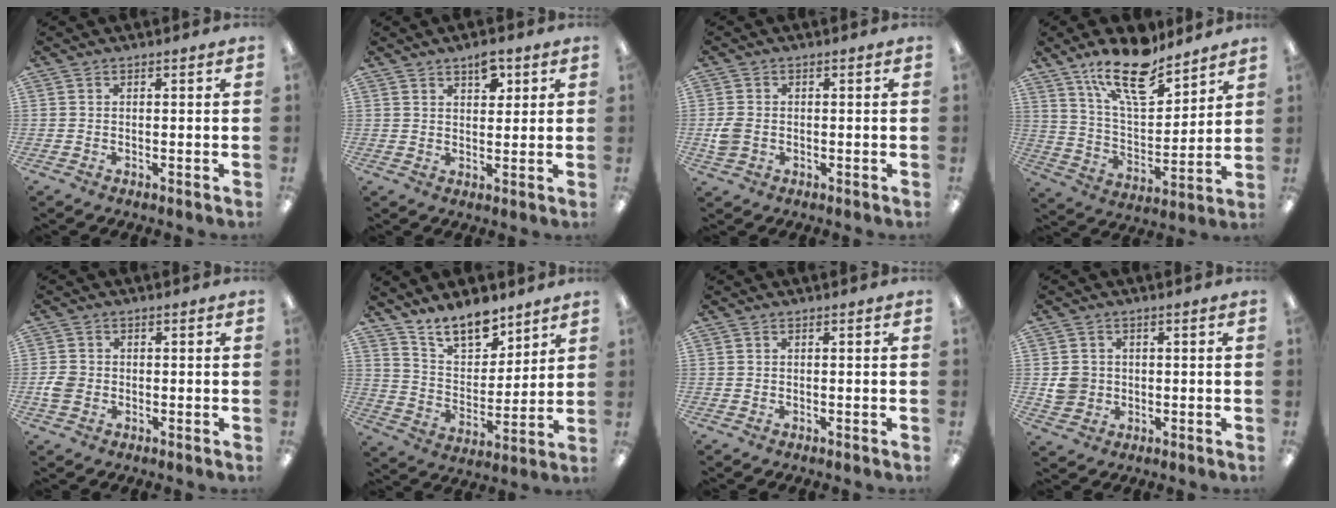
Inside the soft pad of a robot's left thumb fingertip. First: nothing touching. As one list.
[{"total": 5.2, "force": [3.4, 2.7, 2.8], "torque": [-0.021, -0.017, 0.055]}, {"total": 3.8, "force": [-0.5, 3.0, 2.3], "torque": [-0.038, 0.002, -0.010]}, {"total": 17.7, "force": [13.2, 6.5, 9.9], "torque": [-0.161, -0.079, 0.224]}, {"total": 3.3, "force": [-0.8, 2.8, 1.6], "torque": [-0.026, 0.008, -0.013]}, {"total": 12.0, "force": [10.3, 4.8, 3.9], "torque": [-0.063, -0.072, 0.192]}, {"total": 0.0}, {"total": 4.7, "force": [0.1, 4.6, 1.2], "torque": [-0.014, 0.005, 0.004]}]